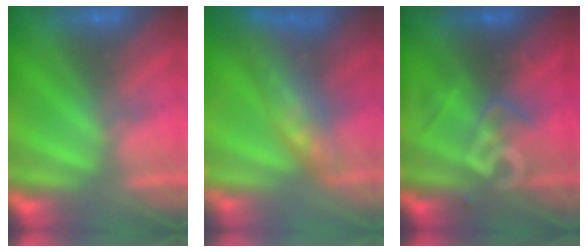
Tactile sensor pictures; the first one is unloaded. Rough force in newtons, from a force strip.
{"total": 8.6}
{"total": 2.7}